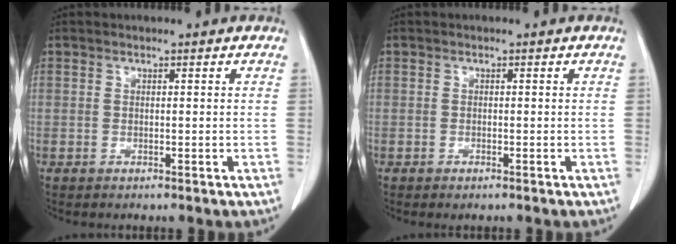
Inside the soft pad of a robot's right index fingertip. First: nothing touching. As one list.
[{"total": 0.6, "force": [-0.5, 0.2, 0.4], "torque": [-0.009, -0.002, -0.003]}]